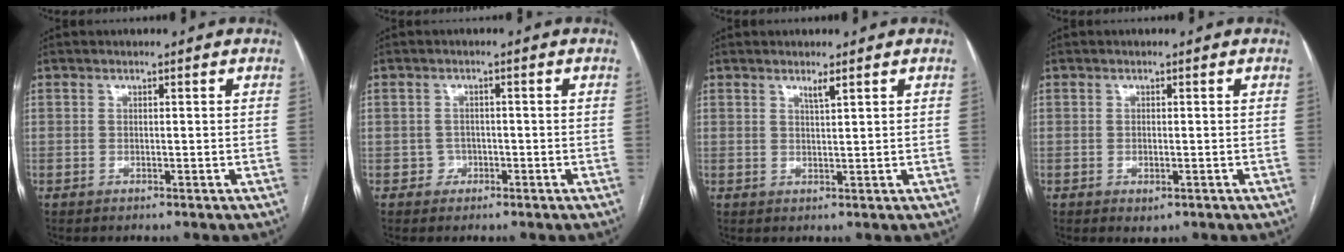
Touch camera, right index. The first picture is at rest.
{"total": 1.8, "force": [-0.8, 1.7, -0.1], "torque": [0.012, 0.010, -0.017]}
{"total": 1.5, "force": [1.1, -0.1, 1.1], "torque": [-0.021, -0.005, 0.021]}
{"total": 1.4, "force": [-0.6, 0.7, 1.1], "torque": [-0.016, -0.002, -0.001]}